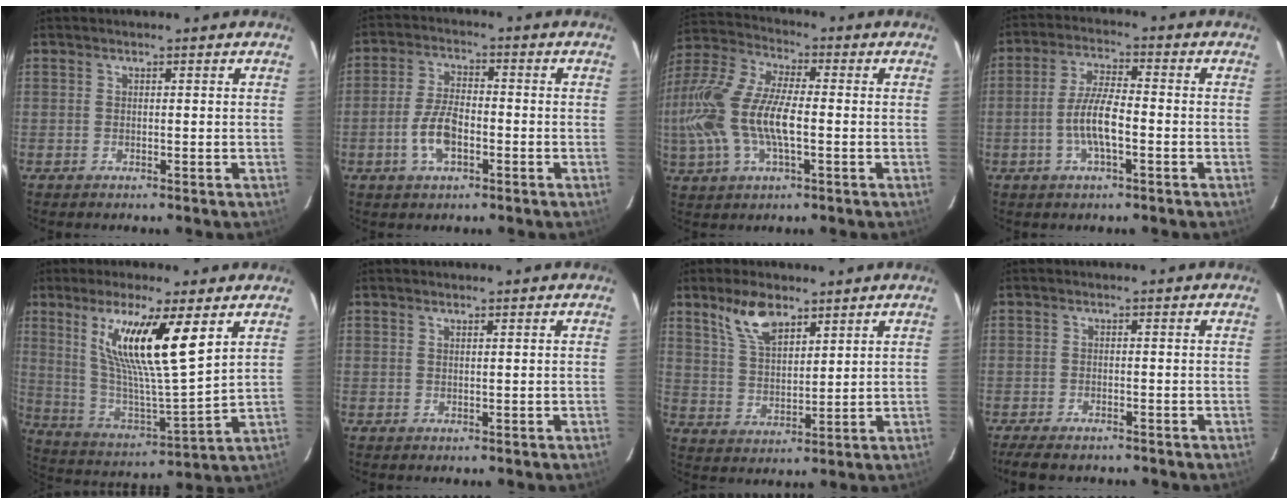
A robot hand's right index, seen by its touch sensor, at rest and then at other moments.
{"total": 6.9, "force": [-2.5, 3.2, 5.6], "torque": [-0.116, 0.007, -0.045]}
{"total": 18.8, "force": [-2.2, 8.1, 16.8], "torque": [-0.359, 0.004, -0.045]}
{"total": 7.2, "force": [-2.1, 1.8, 6.7], "torque": [-0.135, 0.006, -0.041]}
{"total": 17.4, "force": [8.1, 2.0, 15.3], "torque": [-0.269, -0.008, 0.159]}
{"total": 0.6, "force": [0.5, -0.2, 0.3], "torque": [-0.009, -0.005, 0.005]}
{"total": 8.5, "force": [5.7, 3.7, 5.1], "torque": [-0.094, 0.011, 0.115]}
{"total": 6.0, "force": [-5.0, 1.7, 2.9], "torque": [-0.073, -0.021, -0.085]}